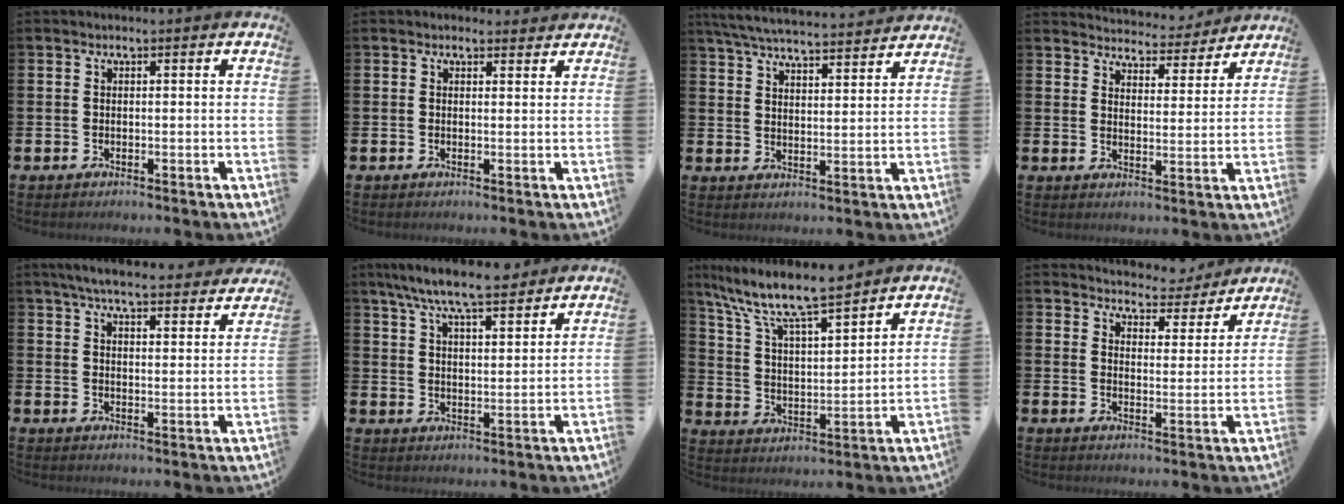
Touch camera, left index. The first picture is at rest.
{"total": 1.2, "force": [1.1, 0.5, 0.1], "torque": [0.012, -0.001, 0.017]}
{"total": 6.1, "force": [5.9, 0.5, 1.4], "torque": [-0.052, -0.039, 0.106]}
{"total": 4.9, "force": [4.8, 0.8, -0.1], "torque": [-0.001, -0.043, 0.079]}
{"total": 5.8, "force": [5.6, 0.5, 1.6], "torque": [-0.040, -0.038, 0.096]}
{"total": 8.3, "force": [7.7, 1.3, 3.0], "torque": [-0.073, -0.033, 0.139]}
{"total": 9.6, "force": [8.8, 1.2, 3.8], "torque": [-0.109, -0.056, 0.151]}
{"total": 5.3, "force": [5.1, 1.2, -0.1], "torque": [-0.004, -0.042, 0.086]}